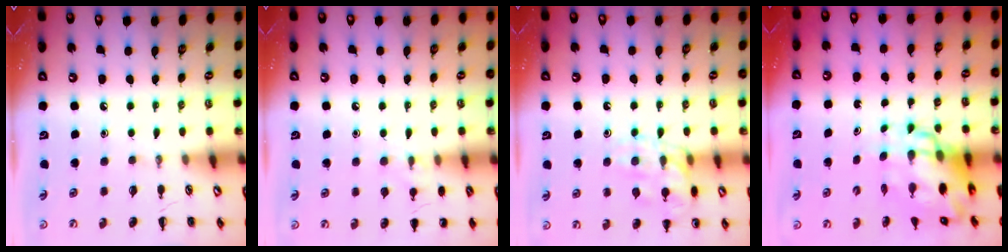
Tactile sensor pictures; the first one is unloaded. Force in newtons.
{"total": 7.7, "press": 7.3, "slide": 2.4}
{"total": 14.2, "press": 14.2, "slide": 1.1}
{"total": 10.8, "press": 10.4, "slide": 2.8}